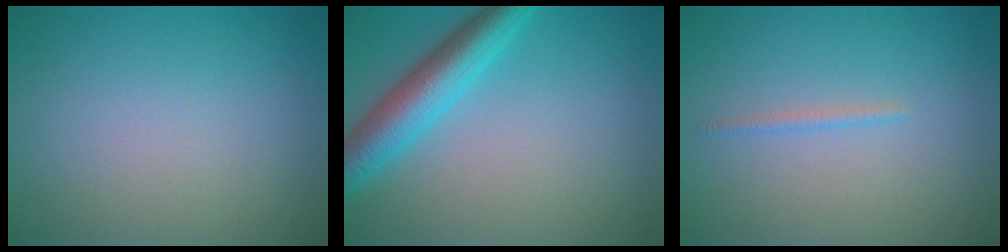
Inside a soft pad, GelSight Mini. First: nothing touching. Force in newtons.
{"total": 5.4, "press": 5.4, "slide": 0.2}
{"total": 0.7, "press": 0.7, "slide": 0.1}